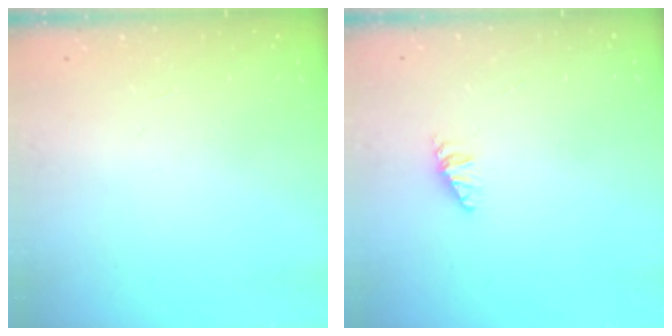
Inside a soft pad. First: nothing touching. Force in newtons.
{"total": 1.3, "press": 1.2, "slide": 0.2}